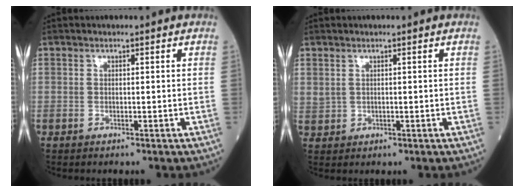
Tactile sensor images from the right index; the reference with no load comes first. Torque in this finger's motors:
{"motor_torque": [0.24, 0.12, 0.11, 0.03]}